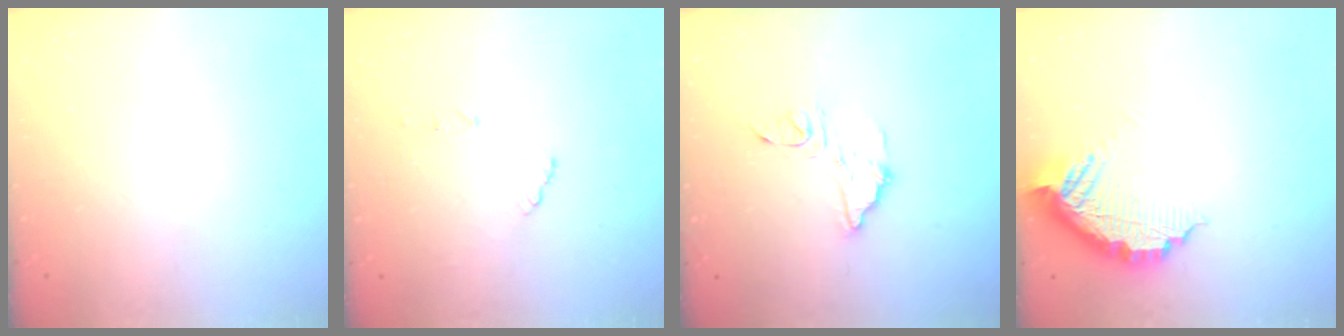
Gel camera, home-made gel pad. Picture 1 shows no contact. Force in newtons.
{"total": 6.9, "press": 6.9, "slide": 0.4}
{"total": 10.9, "press": 10.8, "slide": 1.1}
{"total": 10.2, "press": 10.2, "slide": 0.9}